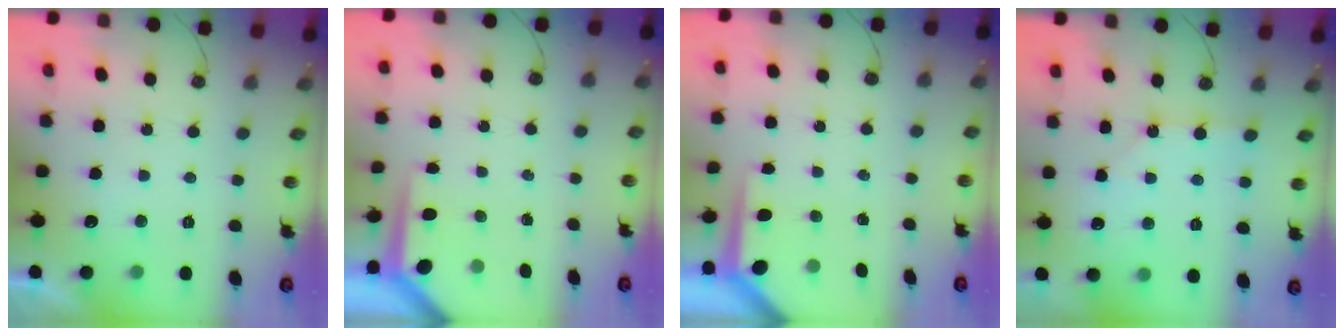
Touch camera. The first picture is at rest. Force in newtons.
{"total": 3.9, "press": 3.9, "slide": 0.2}
{"total": 4.0, "press": 3.9, "slide": 0.3}
{"total": 1.1, "press": 1.1, "slide": 0.2}